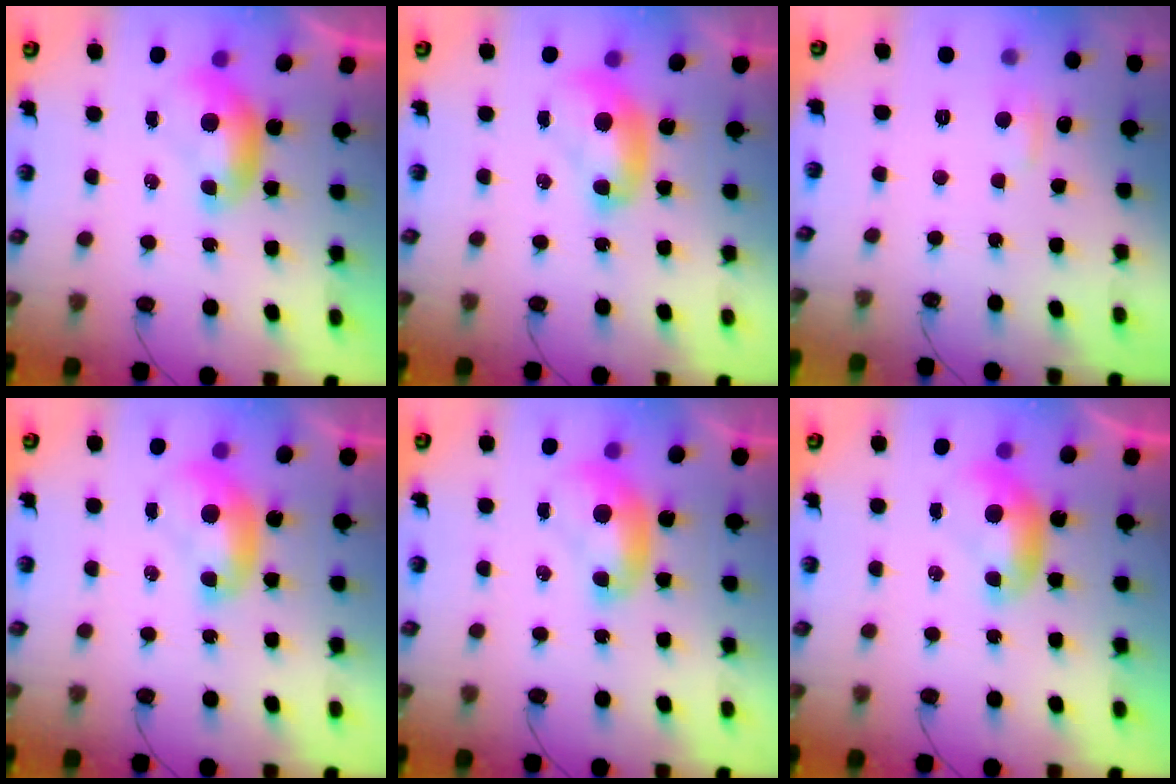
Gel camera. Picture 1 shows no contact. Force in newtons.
{"total": 2.0, "press": 2.0, "slide": 0.2}
{"total": 1.0, "press": 0.5, "slide": 0.8}
{"total": 1.3, "press": 1.3, "slide": 0.1}
{"total": 1.5, "press": 1.5, "slide": 0.1}
{"total": 0.0}